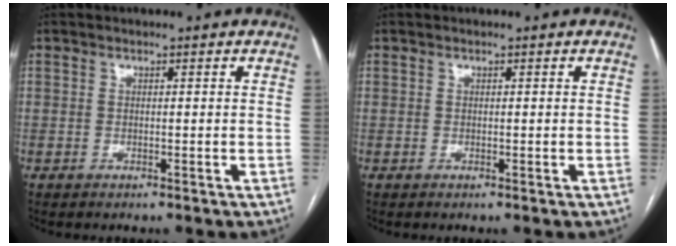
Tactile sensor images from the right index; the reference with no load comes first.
{"total": 0.0}